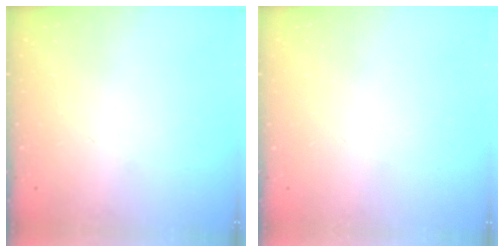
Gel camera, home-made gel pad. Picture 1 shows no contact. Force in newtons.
{"total": 0.0}